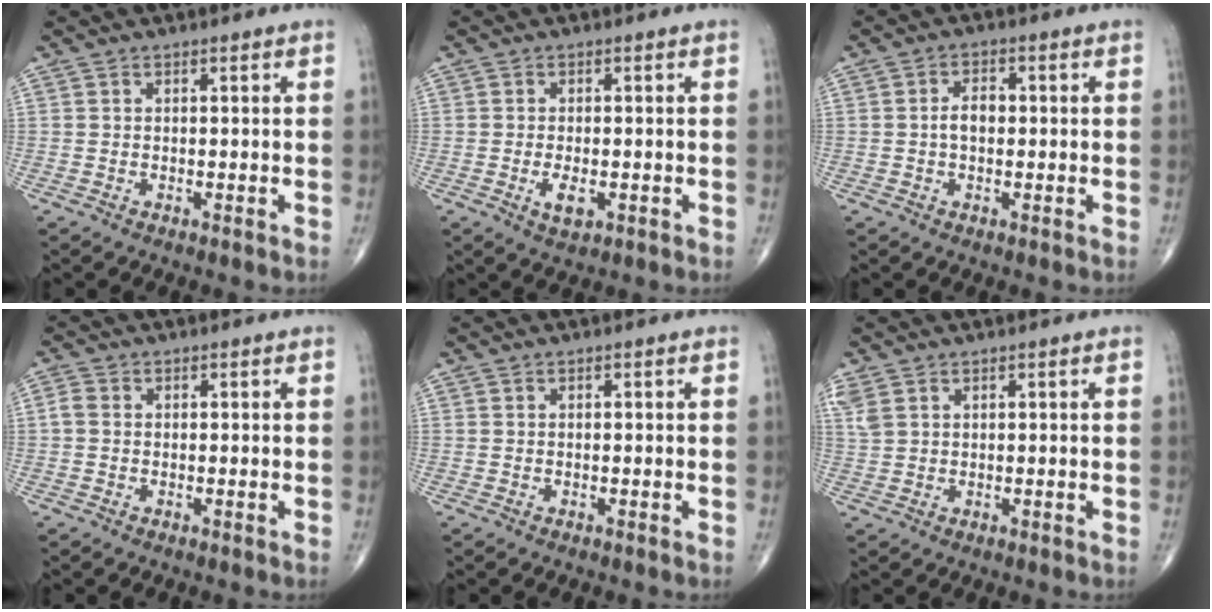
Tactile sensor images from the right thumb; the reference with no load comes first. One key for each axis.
{"total": 3.5, "fx": -1.0, "fy": 1.7, "fz": 2.9, "tx": -0.052, "ty": -0.004, "tz": -0.014}
{"total": 3.4, "fx": -0.1, "fy": 2.1, "fz": 2.7, "tx": -0.045, "ty": 0.011, "tz": -0.007}
{"total": 1.7, "fx": 0.0, "fy": 1.4, "fz": 1.0, "tx": -0.022, "ty": 0.003, "tz": -0.004}
{"total": 0.0}
{"total": 2.8, "fx": 1.6, "fy": 1.6, "fz": 1.7, "tx": -0.049, "ty": 0.008, "tz": 0.044}